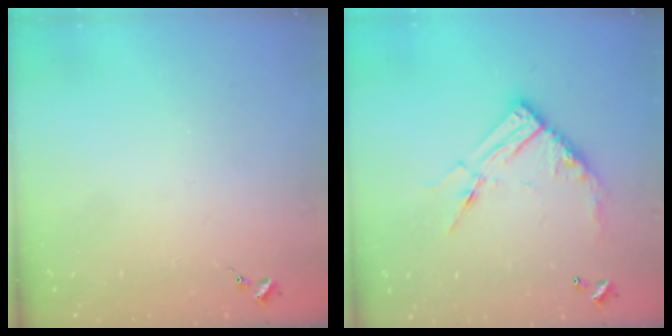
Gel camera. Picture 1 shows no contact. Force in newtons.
{"total": 14.1, "press": 14.0, "slide": 1.4}